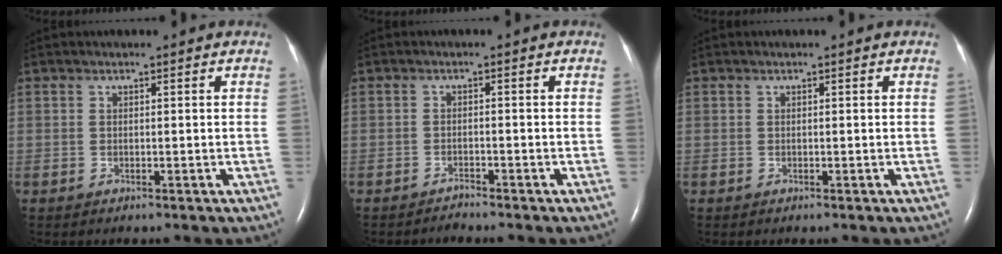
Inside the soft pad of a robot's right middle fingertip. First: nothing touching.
{"total": 1.2, "force": [-1.2, -0.2, -0.1], "torque": [0.001, -0.006, -0.018]}
{"total": 0.0}